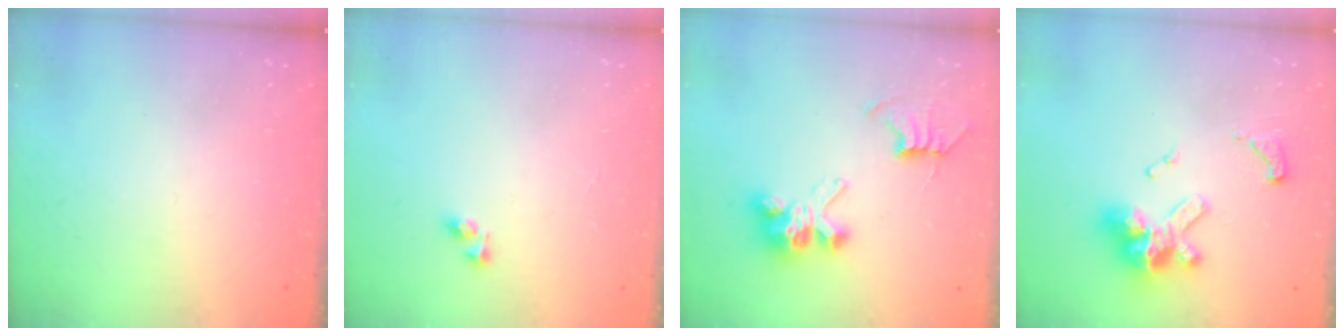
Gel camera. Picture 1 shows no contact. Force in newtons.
{"total": 3.8, "press": 3.8, "slide": 0.2}
{"total": 8.0, "press": 8.0, "slide": 0.5}
{"total": 13.5, "press": 13.4, "slide": 1.8}